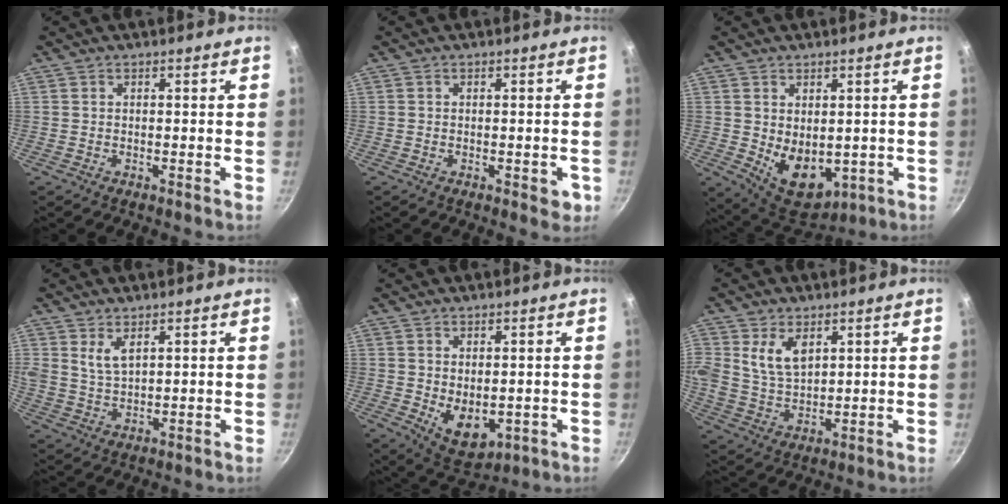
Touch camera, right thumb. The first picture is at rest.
{"total": 3.0, "force": [-1.0, 1.6, 2.3], "torque": [-0.019, 0.001, -0.014]}
{"total": 10.2, "force": [-0.3, 6.9, 7.5], "torque": [-0.087, -0.023, 0.019]}
{"total": 3.7, "force": [1.9, 2.0, 2.5], "torque": [-0.043, -0.013, 0.038]}
{"total": 7.7, "force": [-0.3, 5.1, 5.7], "torque": [-0.073, -0.019, 0.016]}
{"total": 8.0, "force": [3.3, 5.1, 5.2], "torque": [-0.087, -0.023, 0.068]}